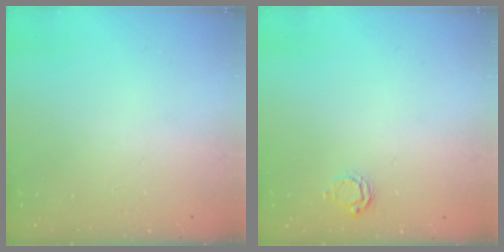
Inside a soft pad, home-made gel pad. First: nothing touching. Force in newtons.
{"total": 4.9, "press": 4.9, "slide": 0.3}